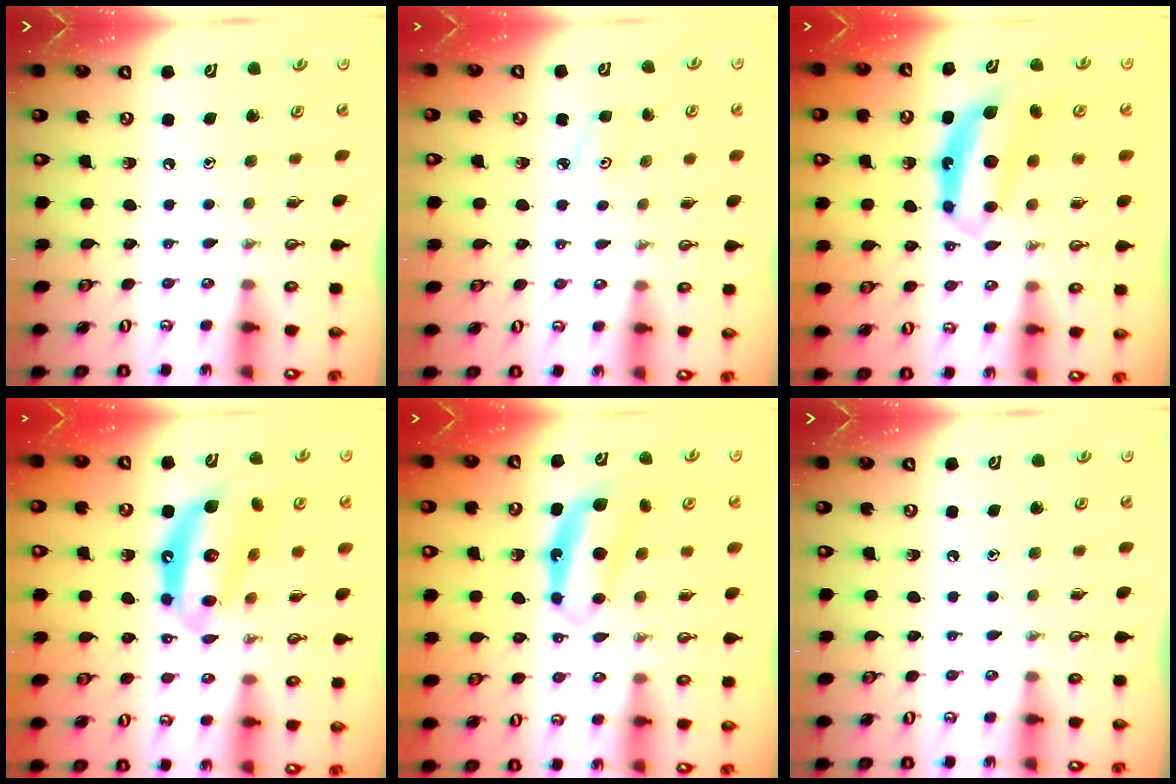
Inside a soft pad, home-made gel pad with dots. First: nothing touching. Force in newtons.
{"total": 3.3, "press": 3.3, "slide": 0.4}
{"total": 8.0, "press": 8.0, "slide": 0.5}
{"total": 13.5, "press": 13.5, "slide": 0.9}
{"total": 7.7, "press": 7.7, "slide": 0.3}
{"total": 0.0}